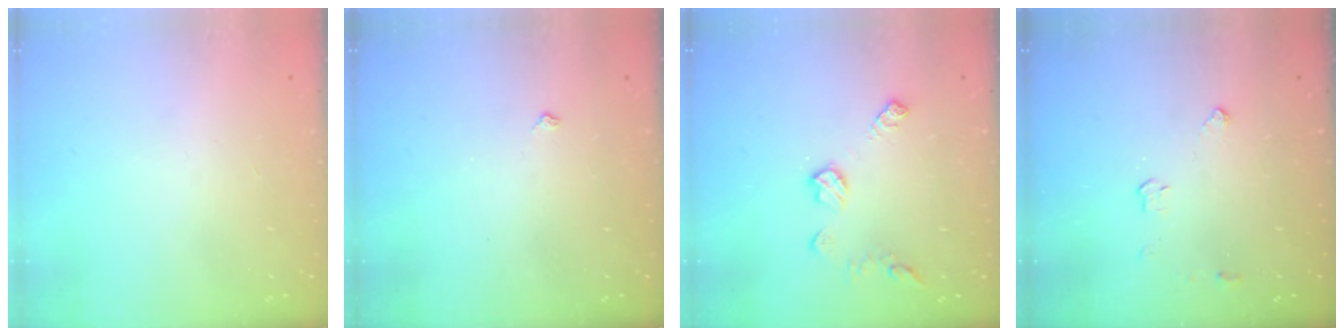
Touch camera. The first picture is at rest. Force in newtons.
{"total": 3.0, "press": 3.0, "slide": 0.5}
{"total": 8.2, "press": 8.2, "slide": 0.3}
{"total": 2.9, "press": 2.9, "slide": 0.5}